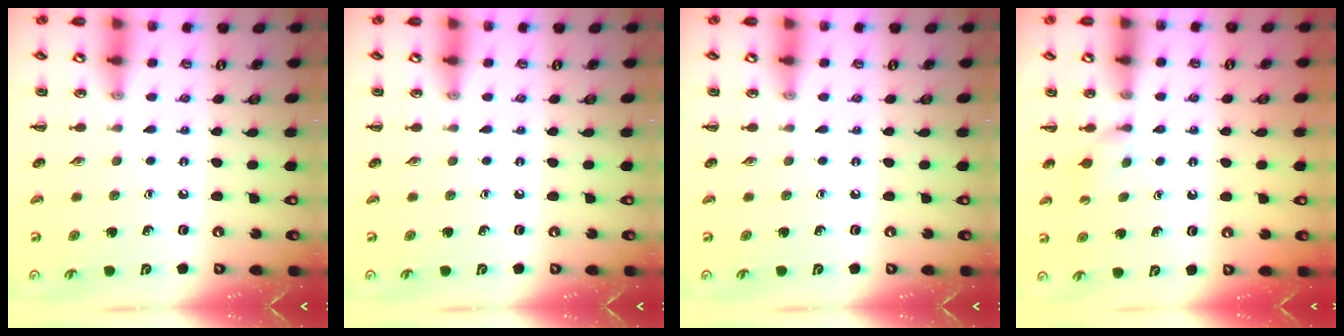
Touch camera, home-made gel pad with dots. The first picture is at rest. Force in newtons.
{"total": 0.0}
{"total": 0.0}
{"total": 2.9, "press": 2.7, "slide": 1.0}